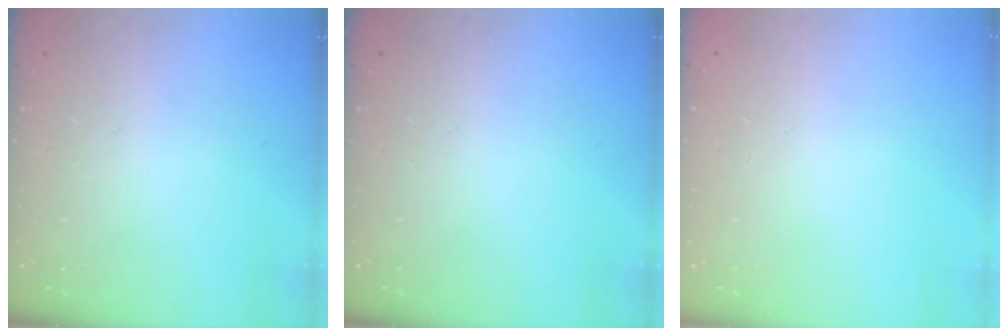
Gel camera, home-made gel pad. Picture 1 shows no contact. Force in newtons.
{"total": 0.0}
{"total": 0.0}